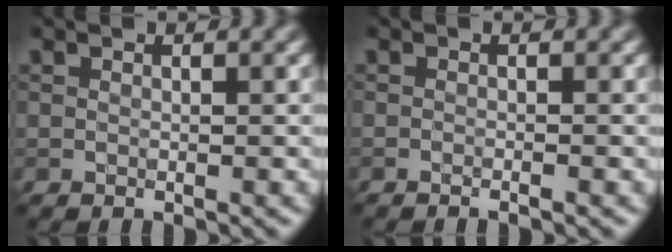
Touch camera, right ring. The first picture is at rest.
{"total": 0.8, "force": [-0.5, 0.2, 0.6], "torque": [-0.006, -0.003, -0.010]}